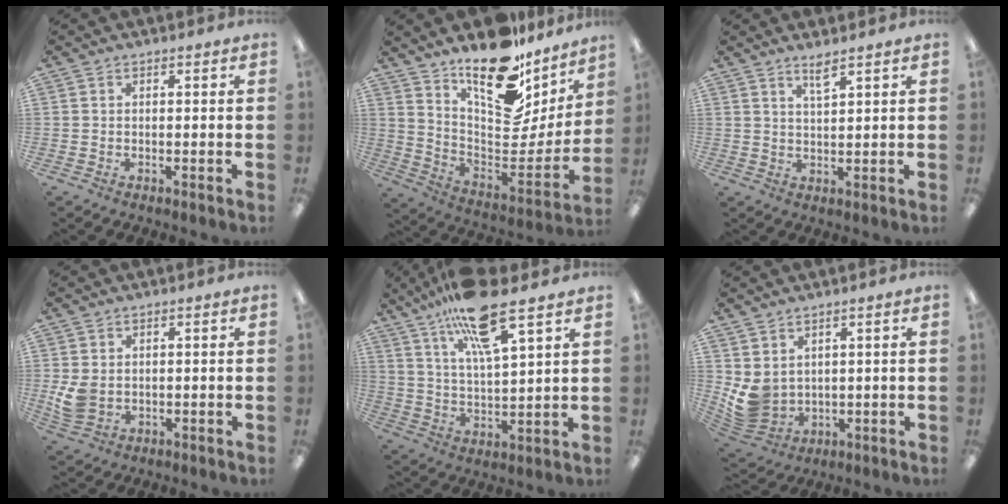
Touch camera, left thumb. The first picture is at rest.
{"total": 20.5, "force": [15.4, 8.5, 10.4], "torque": [-0.131, -0.139, 0.263]}
{"total": 3.6, "force": [2.9, 0.3, 2.1], "torque": [-0.048, -0.002, 0.051]}
{"total": 5.1, "force": [0.6, 3.9, 3.2], "torque": [-0.064, -0.001, 0.014]}
{"total": 16.3, "force": [11.6, 3.5, 11.0], "torque": [-0.198, -0.054, 0.191]}
{"total": 6.5, "force": [2.5, 4.8, 3.5], "torque": [-0.099, -0.023, 0.052]}